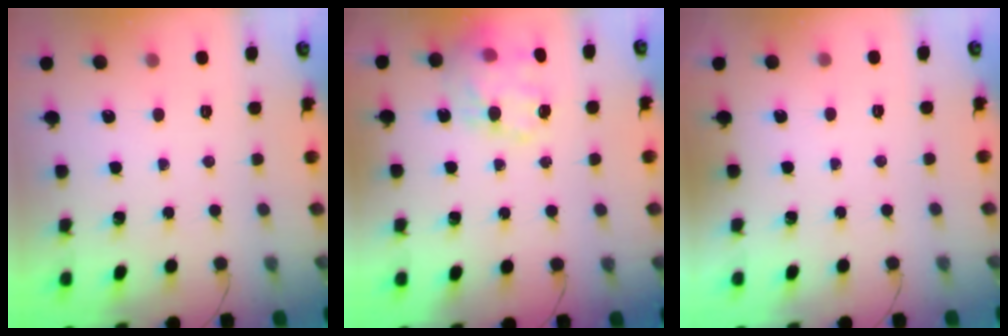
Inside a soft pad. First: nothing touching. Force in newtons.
{"total": 17.7, "press": 17.4, "slide": 3.3}
{"total": 1.8, "press": 1.7, "slide": 0.3}